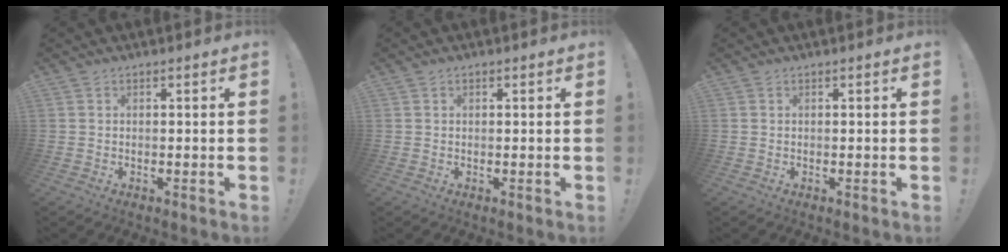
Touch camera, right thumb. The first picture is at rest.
{"total": 0.0}
{"total": 0.0}